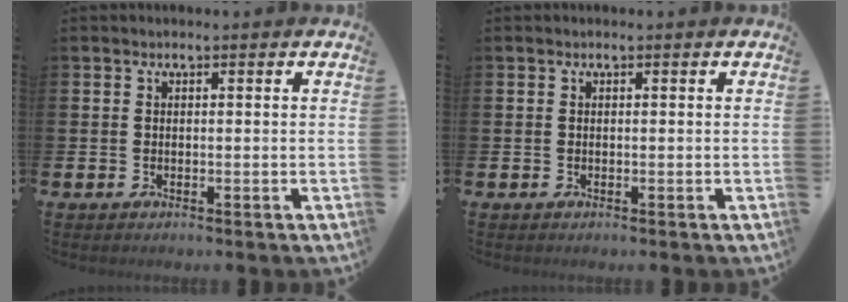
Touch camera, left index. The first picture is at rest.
{"total": 0.0}